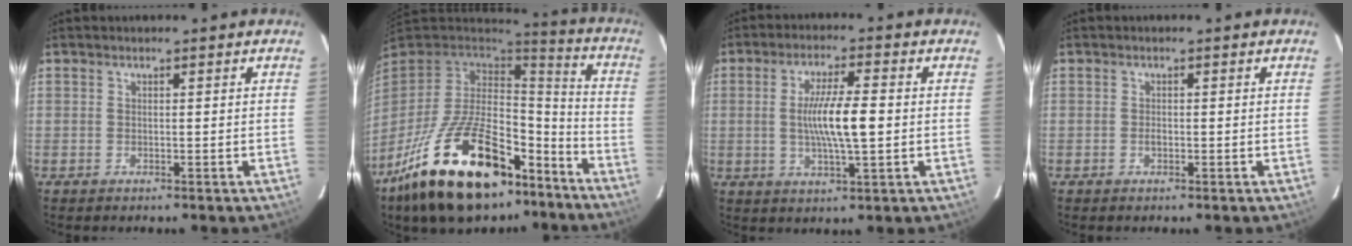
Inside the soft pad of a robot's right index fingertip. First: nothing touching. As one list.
[{"total": 28.3, "force": [-17.3, 13.4, 18.0], "torque": [-0.344, -0.005, -0.262]}, {"total": 8.9, "force": [-0.2, 1.3, 8.8], "torque": [-0.158, -0.003, -0.001]}, {"total": 0.9, "force": [-0.3, 0.6, 0.6], "torque": [-0.011, 0.002, -0.006]}]